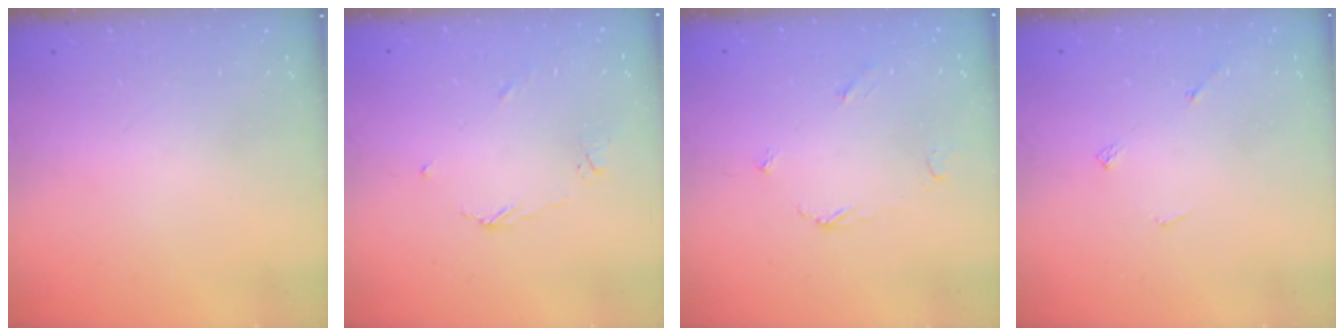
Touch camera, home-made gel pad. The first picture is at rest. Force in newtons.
{"total": 4.8, "press": 4.8, "slide": 0.5}
{"total": 3.6, "press": 3.6, "slide": 0.4}
{"total": 3.5, "press": 3.5, "slide": 0.3}